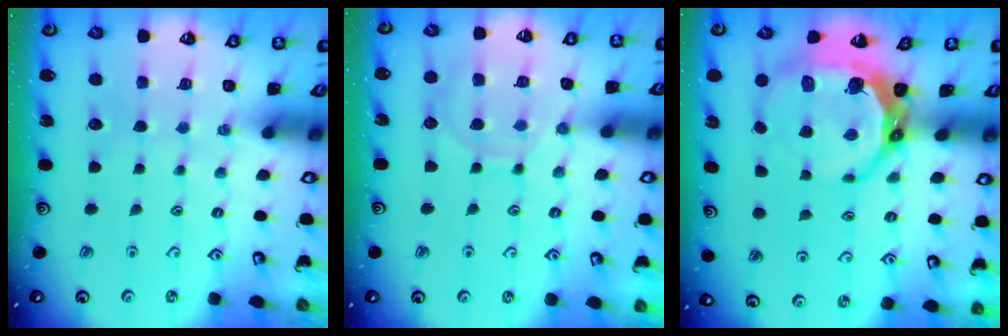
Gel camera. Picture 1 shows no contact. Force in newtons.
{"total": 9.3, "press": 9.3, "slide": 0.8}
{"total": 10.9, "press": 9.7, "slide": 5.0}